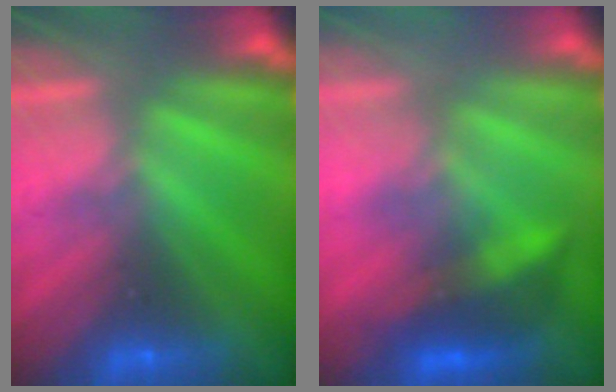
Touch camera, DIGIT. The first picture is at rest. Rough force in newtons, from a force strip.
{"total": 3.5}